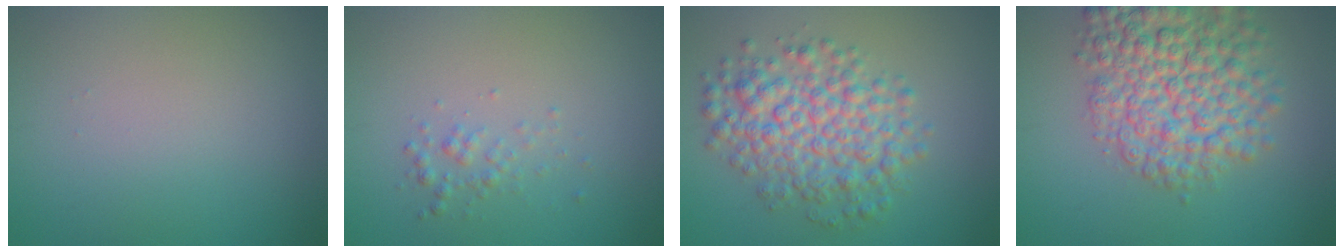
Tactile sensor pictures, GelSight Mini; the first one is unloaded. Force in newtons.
{"total": 1.2, "press": 1.2, "slide": 0.1}
{"total": 6.2, "press": 6.2, "slide": 0.1}
{"total": 8.0, "press": 8.0, "slide": 0.3}